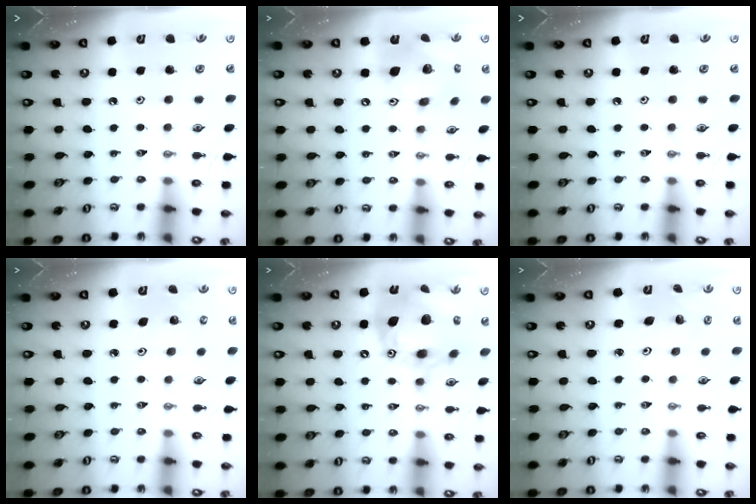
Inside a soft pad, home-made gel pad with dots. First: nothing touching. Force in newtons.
{"total": 14.8, "press": 14.7, "slide": 2.0}
{"total": 0.0}
{"total": 3.4, "press": 3.3, "slide": 0.8}
{"total": 19.4, "press": 19.3, "slide": 2.1}
{"total": 1.9, "press": 1.9, "slide": 0.1}